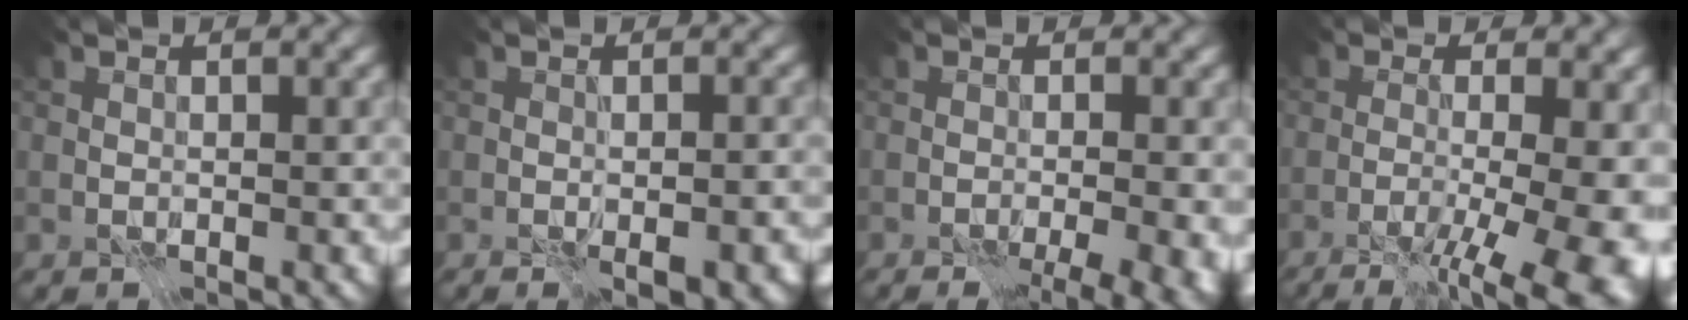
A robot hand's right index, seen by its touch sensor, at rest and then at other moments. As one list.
[{"total": 3.6, "force": [-1.8, 1.4, 2.7], "torque": [-0.042, -0.011, -0.022]}, {"total": 4.8, "force": [-2.3, 1.1, 4.0], "torque": [-0.046, -0.009, -0.027]}, {"total": 11.7, "force": [-4.1, 3.9, 10.2], "torque": [-0.104, -0.010, -0.057]}]